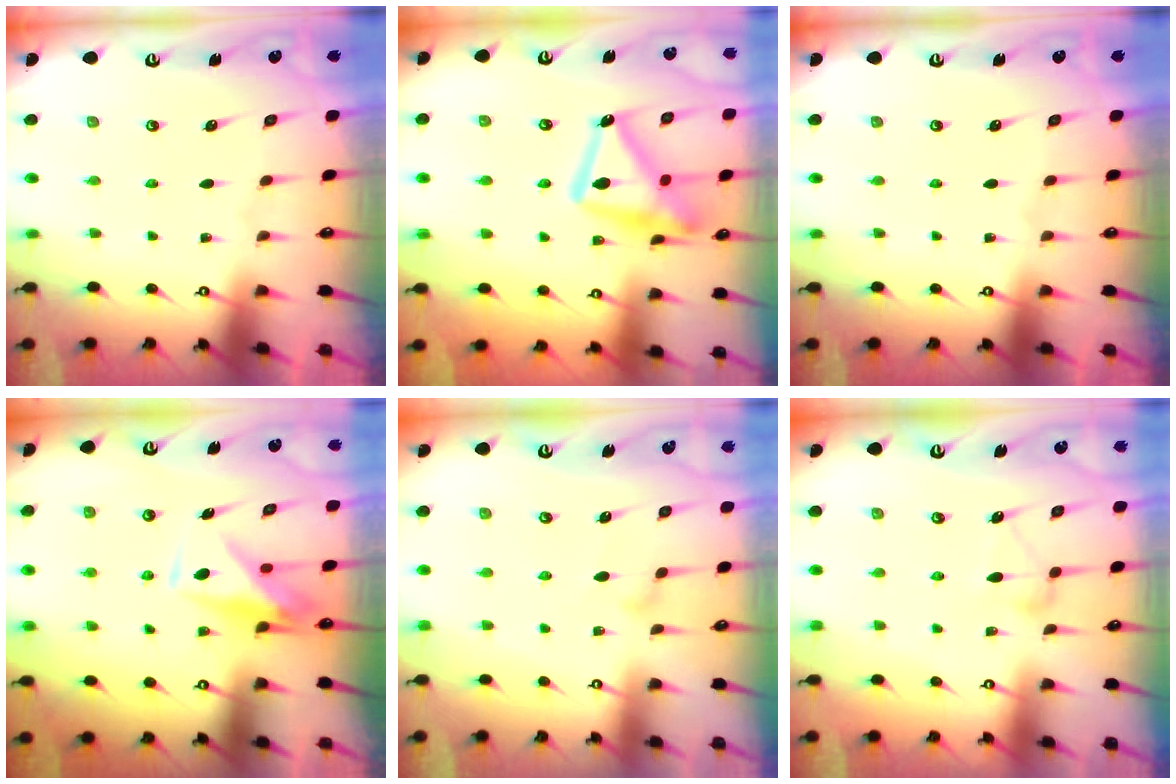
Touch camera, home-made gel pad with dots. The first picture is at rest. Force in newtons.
{"total": 18.2, "press": 18.2, "slide": 1.2}
{"total": 0.0}
{"total": 8.6, "press": 8.6, "slide": 0.9}
{"total": 8.5, "press": 8.4, "slide": 0.6}
{"total": 7.9, "press": 7.9, "slide": 0.2}